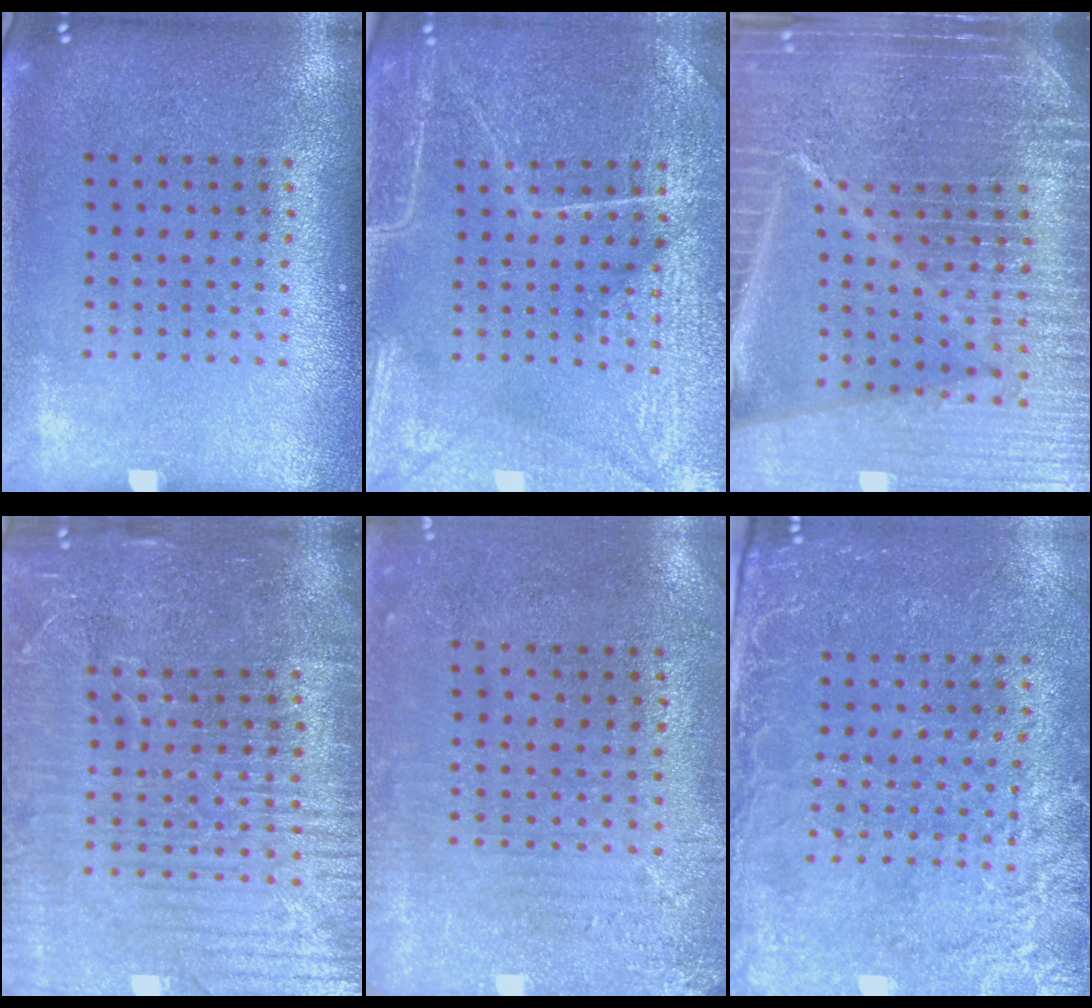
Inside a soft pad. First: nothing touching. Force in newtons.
{"total": 4.5, "press": 4.2, "slide": 1.6}
{"total": 7.2, "press": 6.1, "slide": 3.7}
{"total": 4.8, "press": 4.5, "slide": 1.7}
{"total": 2.8, "press": 2.3, "slide": 1.7}
{"total": 2.6, "press": 2.4, "slide": 1.1}